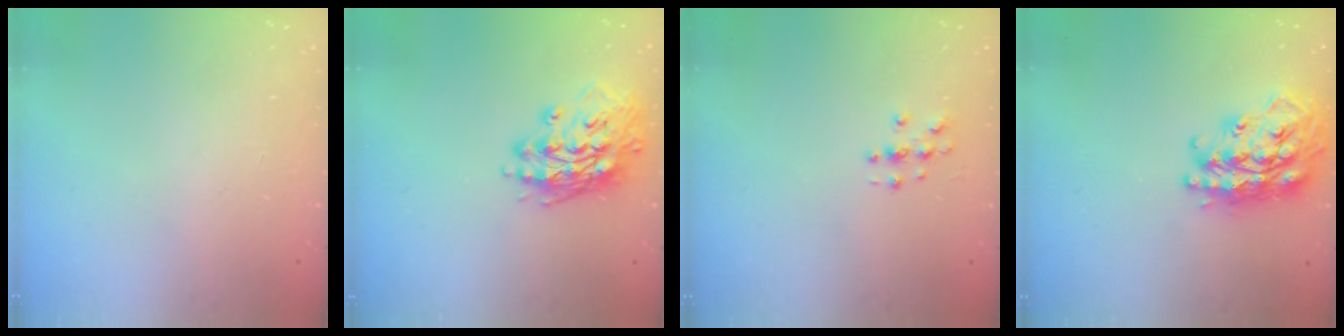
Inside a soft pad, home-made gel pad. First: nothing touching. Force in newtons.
{"total": 15.7, "press": 15.5, "slide": 2.5}
{"total": 2.8, "press": 2.8, "slide": 0.3}
{"total": 25.6, "press": 25.5, "slide": 2.2}